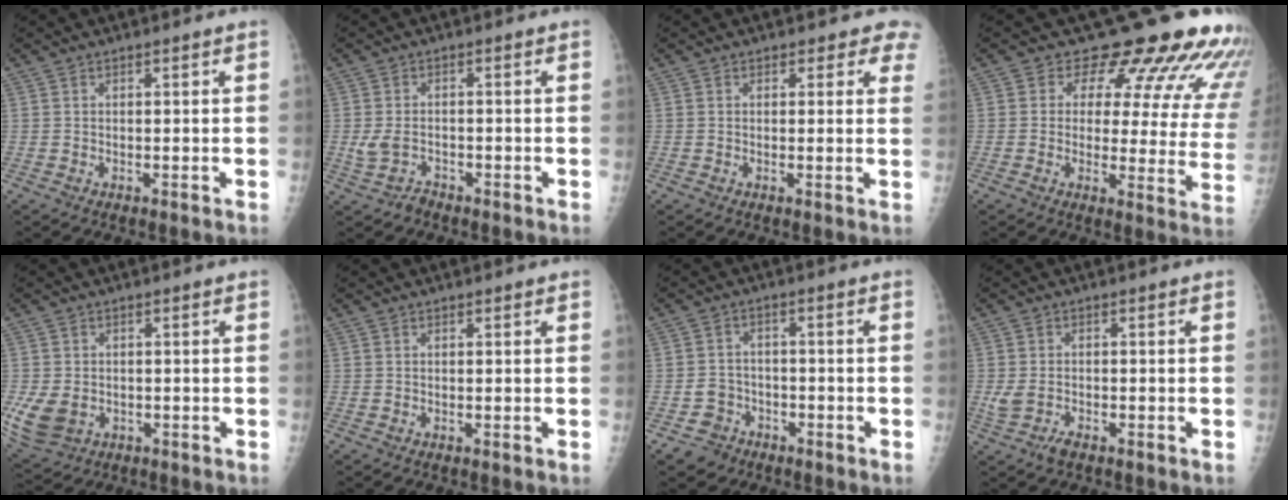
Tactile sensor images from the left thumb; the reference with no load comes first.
{"total": 3.1, "force": [-1.5, 2.1, 1.7], "torque": [-0.042, 0.013, -0.024]}
{"total": 4.1, "force": [3.4, 2.3, 0.9], "torque": [0.028, -0.013, 0.016]}
{"total": 17.9, "force": [13.9, 7.0, 8.9], "torque": [-0.057, -0.082, 0.141]}
{"total": 7.7, "force": [-1.8, 5.9, 4.7], "torque": [-0.089, -0.005, -0.018]}
{"total": 0.0}
{"total": 5.0, "force": [-3.0, 4.1, 0.3], "torque": [0.016, 0.020, -0.050]}
{"total": 3.3, "force": [-1.4, 1.8, 2.3], "torque": [-0.056, 0.009, -0.021]}